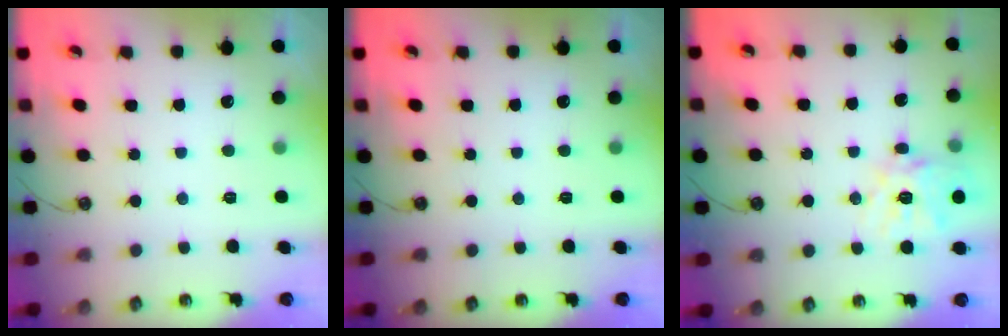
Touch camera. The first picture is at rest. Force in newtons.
{"total": 0.0}
{"total": 14.2, "press": 14.0, "slide": 1.9}